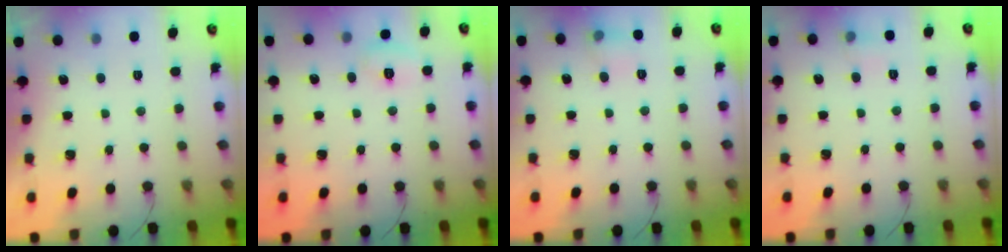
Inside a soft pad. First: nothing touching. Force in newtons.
{"total": 5.1, "press": 4.9, "slide": 1.3}
{"total": 6.1, "press": 5.9, "slide": 1.7}
{"total": 4.1, "press": 4.0, "slide": 1.2}